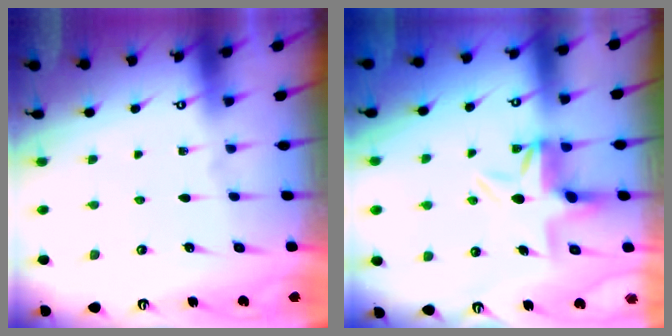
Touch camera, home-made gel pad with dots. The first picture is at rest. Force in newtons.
{"total": 5.9, "press": 5.9, "slide": 0.7}